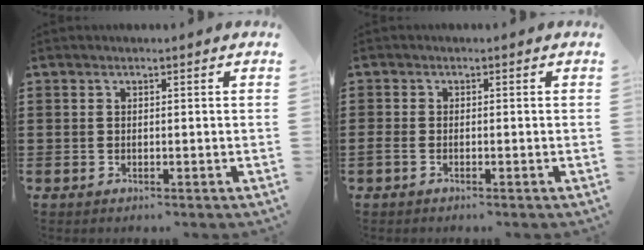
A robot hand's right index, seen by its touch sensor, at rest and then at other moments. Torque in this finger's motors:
{"motor_torque": [1.31, 0.83, 0.02, -0.02]}